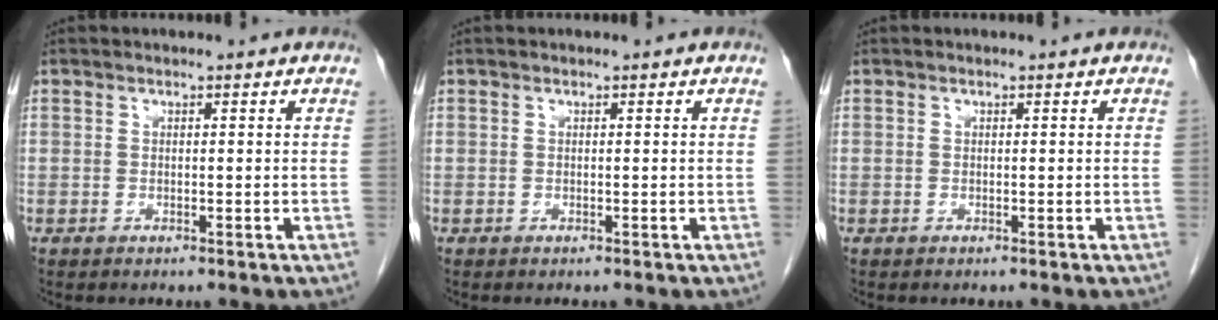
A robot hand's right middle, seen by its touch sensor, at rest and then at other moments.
{"total": 0.0}
{"total": 0.0}